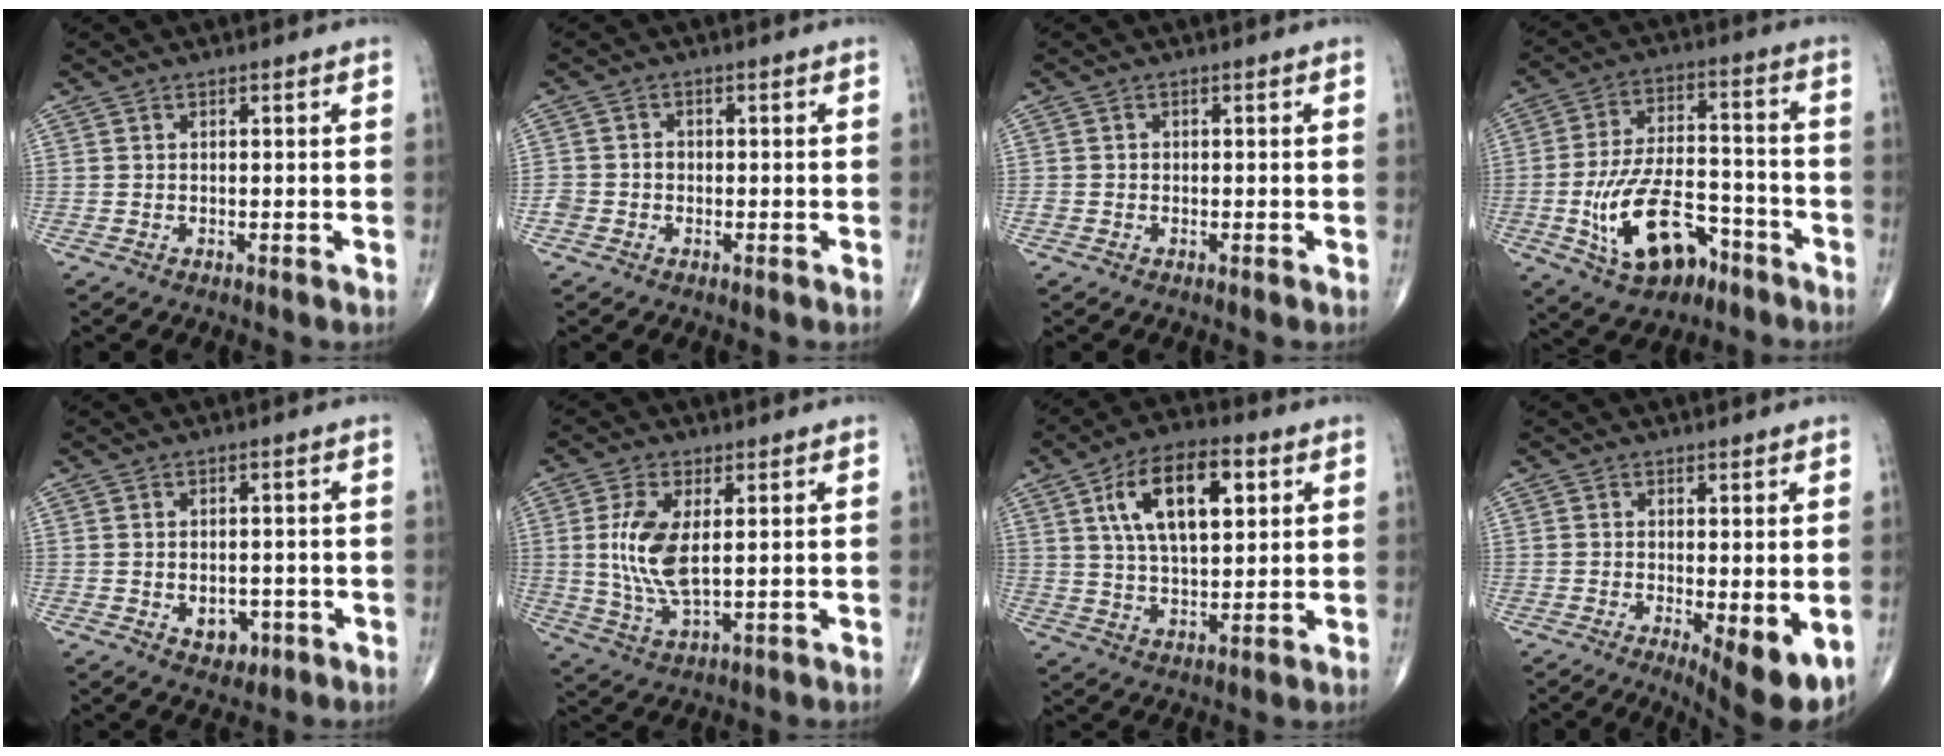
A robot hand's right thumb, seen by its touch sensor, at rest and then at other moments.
{"total": 2.5, "force": [-0.8, 2.3, 0.8], "torque": [-0.003, 0.014, -0.016]}
{"total": 0.8, "force": [-0.1, 0.8, 0.3], "torque": [0.001, 0.003, -0.002]}
{"total": 16.4, "force": [-7.1, 8.8, 11.9], "torque": [-0.197, 0.043, -0.112]}
{"total": 4.4, "force": [-1.2, 3.1, 2.9], "torque": [-0.022, 0.002, -0.006]}
{"total": 9.8, "force": [1.4, 4.2, 8.8], "torque": [-0.187, -0.014, 0.033]}
{"total": 14.9, "force": [5.1, 7.1, 12.1], "torque": [-0.189, -0.002, 0.086]}
{"total": 8.2, "force": [-1.8, 2.5, 7.6], "torque": [-0.103, -0.023, -0.022]}